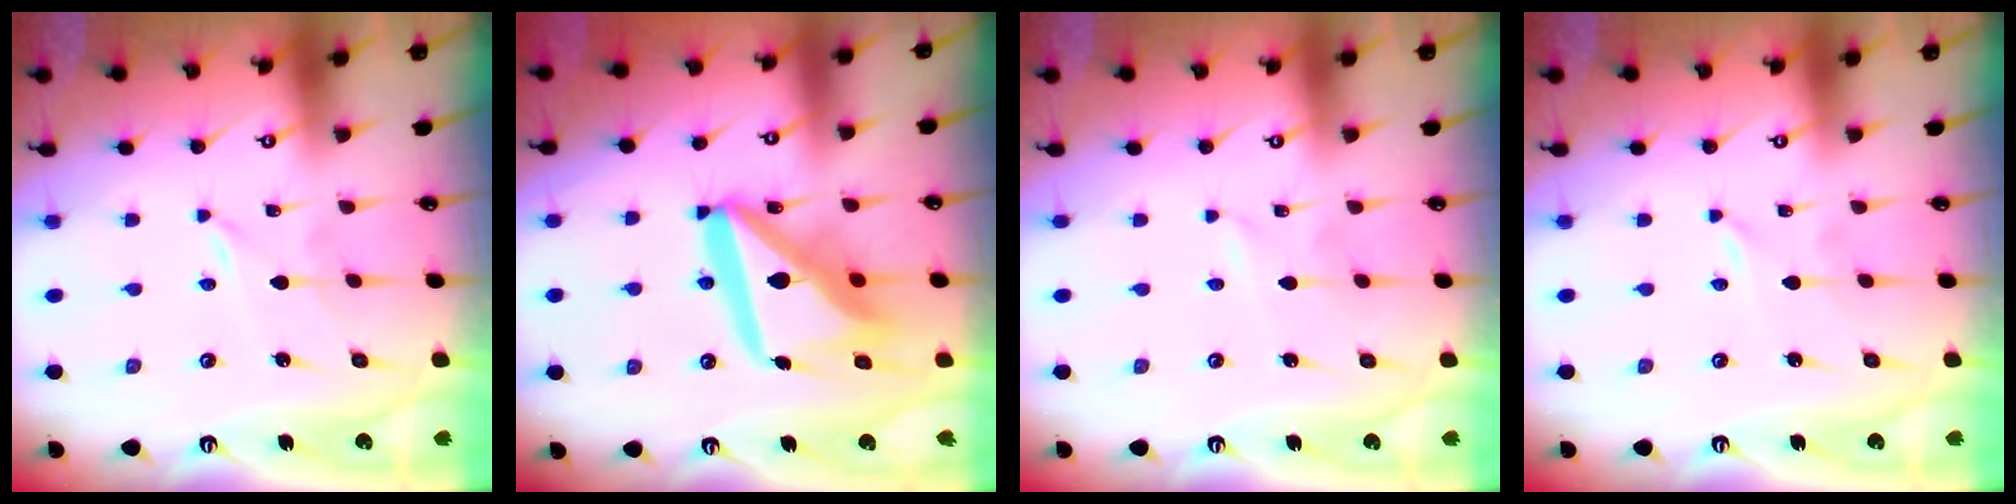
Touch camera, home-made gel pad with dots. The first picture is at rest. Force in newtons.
{"total": 18.5, "press": 18.4, "slide": 2.2}
{"total": 0.0}
{"total": 0.0}